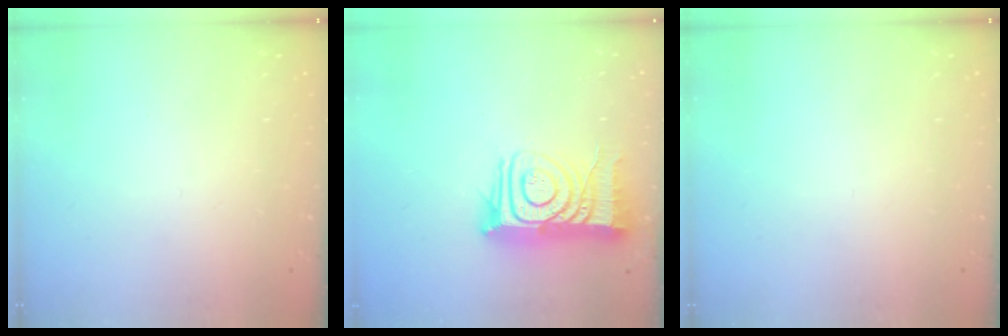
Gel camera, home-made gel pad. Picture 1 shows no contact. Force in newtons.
{"total": 15.9, "press": 15.8, "slide": 1.6}
{"total": 0.0}